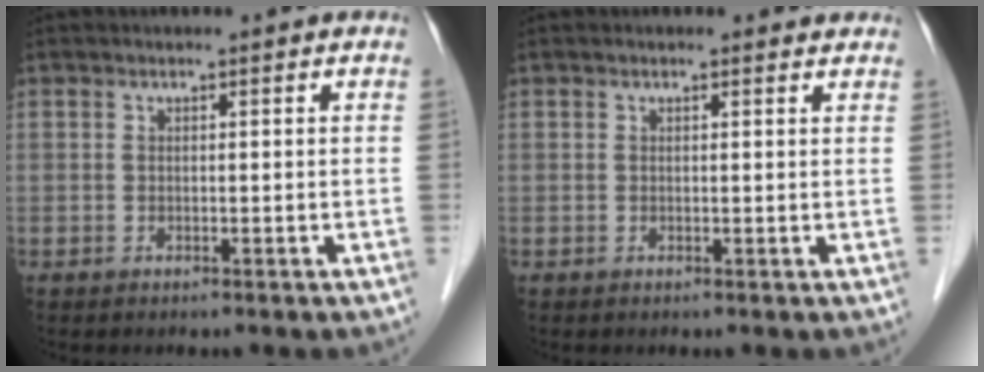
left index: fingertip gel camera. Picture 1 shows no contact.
{"total": 1.6, "force": [1.5, 0.5, 0.4], "torque": [-0.011, 0.000, 0.009]}